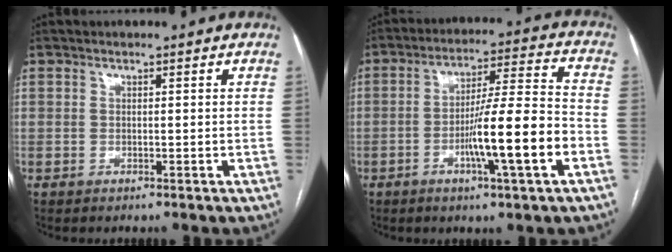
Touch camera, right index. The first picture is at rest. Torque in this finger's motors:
{"motor_torque": [1.95, -0.19, 0.99, 0.21]}